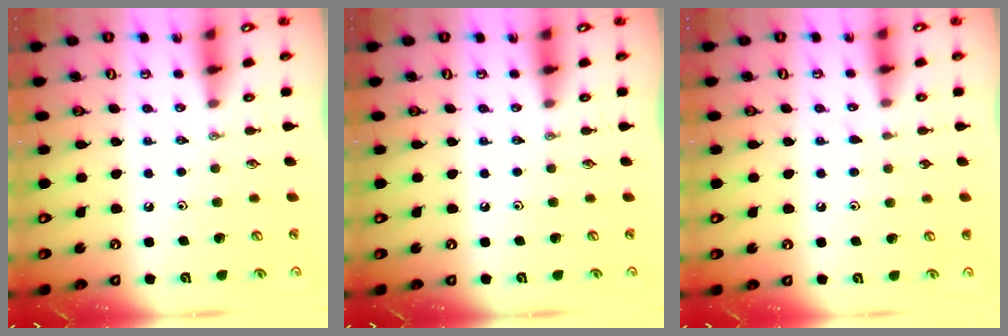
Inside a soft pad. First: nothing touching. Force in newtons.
{"total": 0.0}
{"total": 5.1, "press": 5.1, "slide": 0.5}